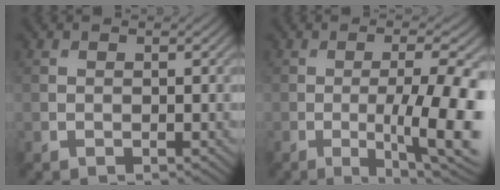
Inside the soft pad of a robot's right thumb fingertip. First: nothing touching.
{"total": 12.2, "force": [-2.5, 3.3, 11.5], "torque": [-0.150, -0.007, -0.034]}